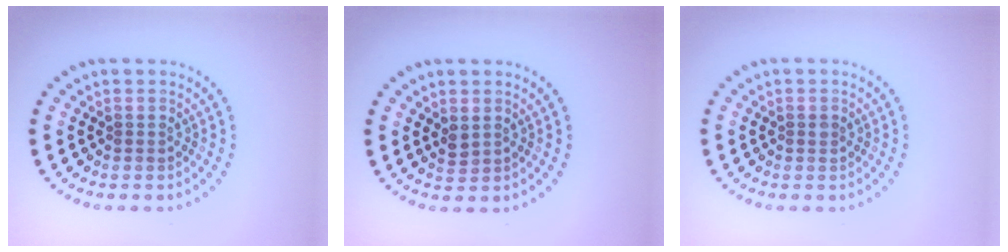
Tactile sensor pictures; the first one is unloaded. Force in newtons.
{"total": 1.0, "press": 0.9, "slide": 0.4}
{"total": 0.5, "press": 0.5, "slide": 0.1}